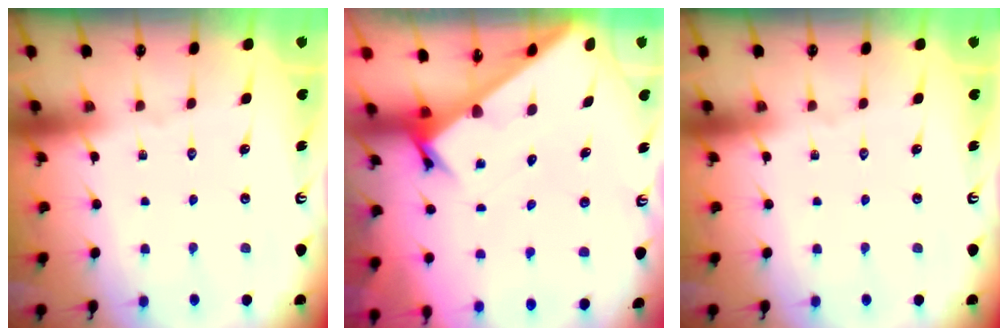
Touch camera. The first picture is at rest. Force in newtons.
{"total": 2.8, "press": 2.8, "slide": 0.3}
{"total": 0.0}